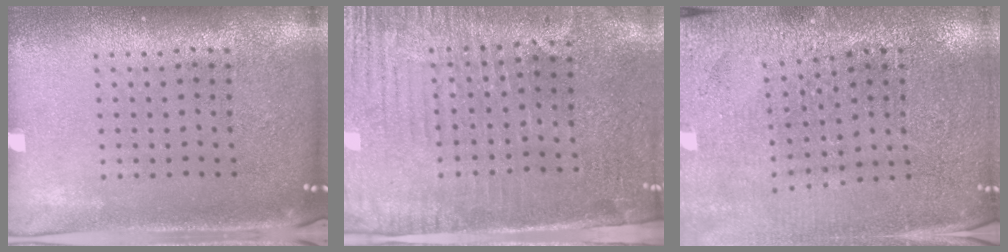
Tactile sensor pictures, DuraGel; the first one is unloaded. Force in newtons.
{"total": 3.1, "press": 2.8, "slide": 1.4}
{"total": 2.8, "press": 2.8, "slide": 0.1}